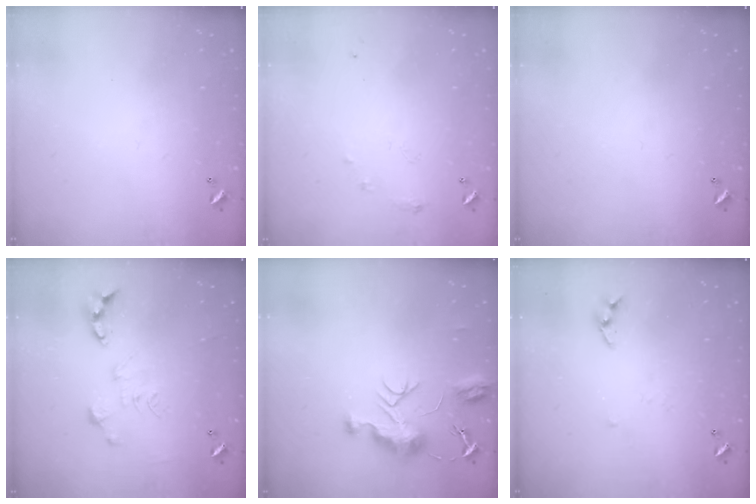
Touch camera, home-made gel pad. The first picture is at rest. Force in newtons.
{"total": 6.0, "press": 5.9, "slide": 0.8}
{"total": 0.0}
{"total": 0.0}
{"total": 9.1, "press": 9.1, "slide": 0.7}
{"total": 4.7, "press": 4.7, "slide": 0.4}